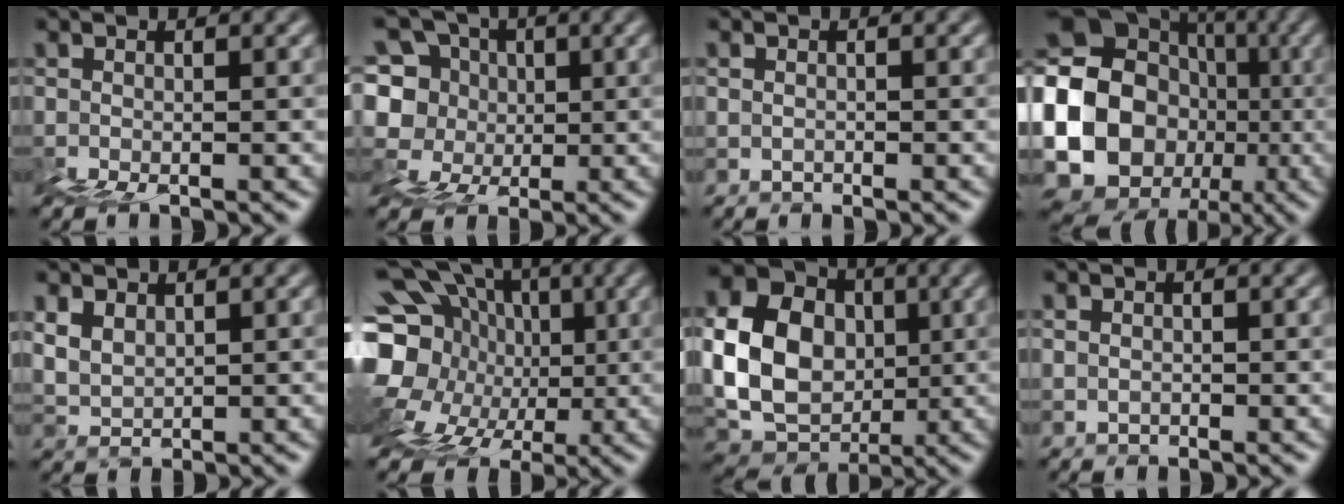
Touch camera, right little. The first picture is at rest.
{"total": 8.5, "force": [4.0, 6.6, 3.6], "torque": [-0.083, 0.041, 0.039]}
{"total": 1.8, "force": [1.0, -0.7, -1.3], "torque": [0.037, 0.000, 0.023]}
{"total": 15.1, "force": [-0.3, 13.5, 6.9], "torque": [-0.112, -0.010, -0.015]}
{"total": 2.8, "force": [2.7, 0.8, 0.1], "torque": [-0.006, 0.012, 0.060]}
{"total": 16.2, "force": [1.0, 13.8, 8.4], "torque": [-0.190, 0.012, 0.009]}
{"total": 9.0, "force": [1.5, 7.3, 5.1], "torque": [-0.091, -0.005, 0.034]}
{"total": 1.7, "force": [1.3, -0.2, -1.0], "torque": [0.042, 0.009, 0.018]}